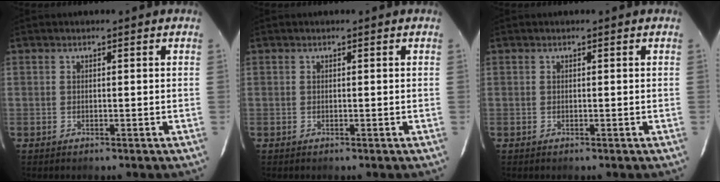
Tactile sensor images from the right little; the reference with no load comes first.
{"total": 0.0}
{"total": 0.0}